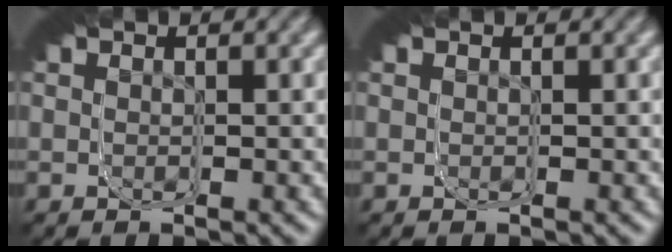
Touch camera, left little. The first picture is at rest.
{"total": 0.0}